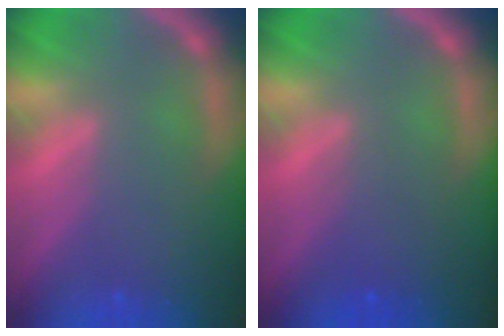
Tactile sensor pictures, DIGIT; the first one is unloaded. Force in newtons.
{"total": 2.0}